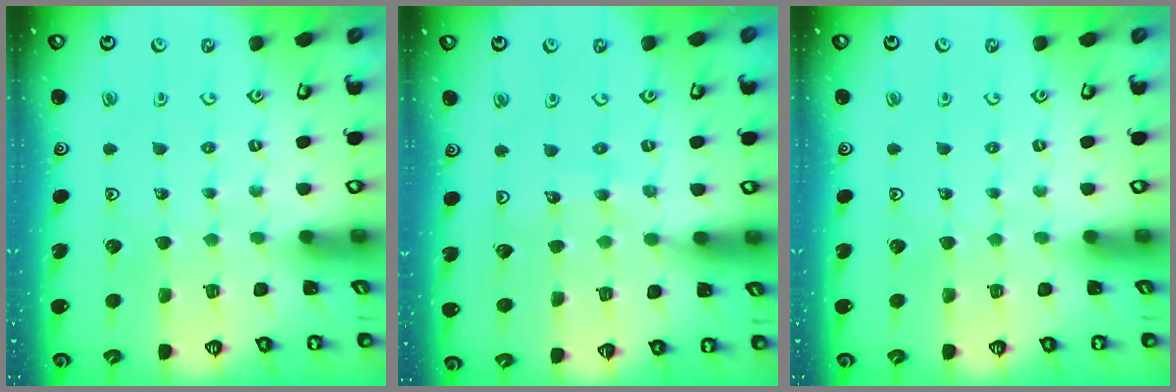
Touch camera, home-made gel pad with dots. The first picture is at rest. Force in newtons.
{"total": 8.6, "press": 8.5, "slide": 1.0}
{"total": 0.0}